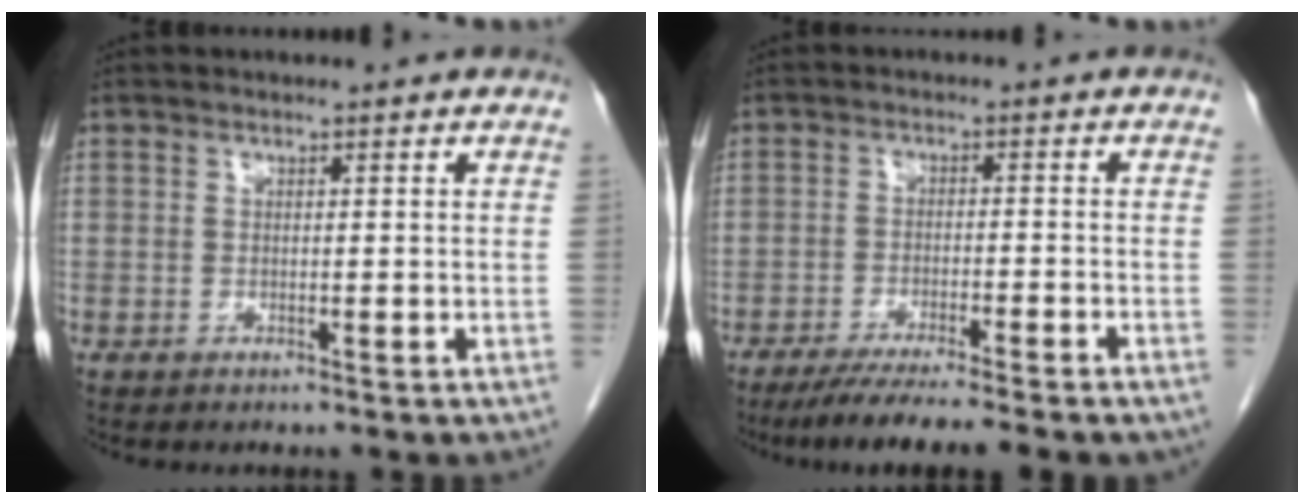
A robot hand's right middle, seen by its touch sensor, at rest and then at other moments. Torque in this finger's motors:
{"motor_torque": [1.13, -1.01, 0.20, 0.09]}